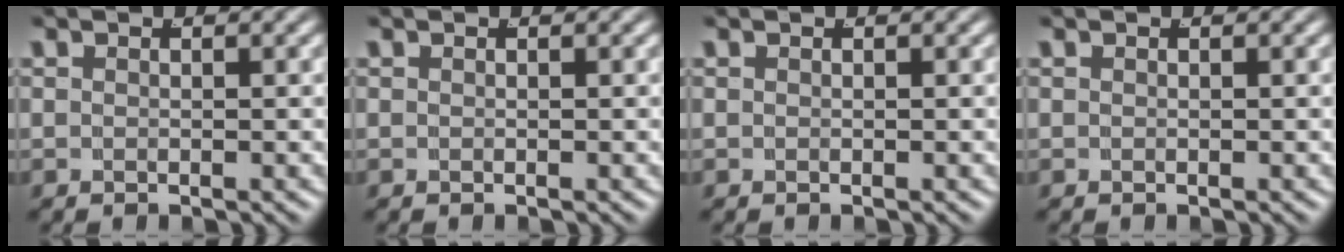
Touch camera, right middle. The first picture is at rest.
{"total": 0.0}
{"total": 0.0}
{"total": 0.0}